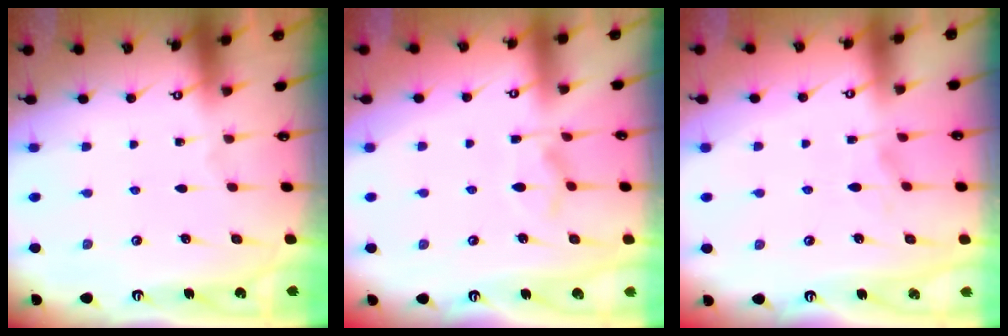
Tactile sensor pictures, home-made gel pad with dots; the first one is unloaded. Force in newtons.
{"total": 6.9, "press": 6.9, "slide": 1.0}
{"total": 2.9, "press": 2.7, "slide": 1.0}